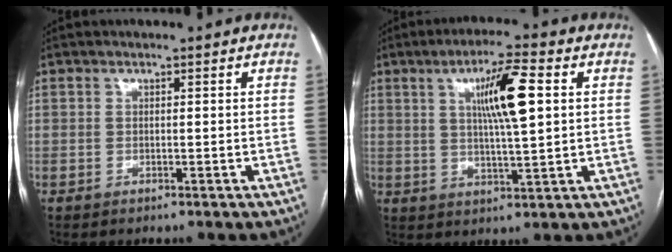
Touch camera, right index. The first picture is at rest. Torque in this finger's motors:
{"motor_torque": [0.42, 0.02, 0.30, 0.09]}